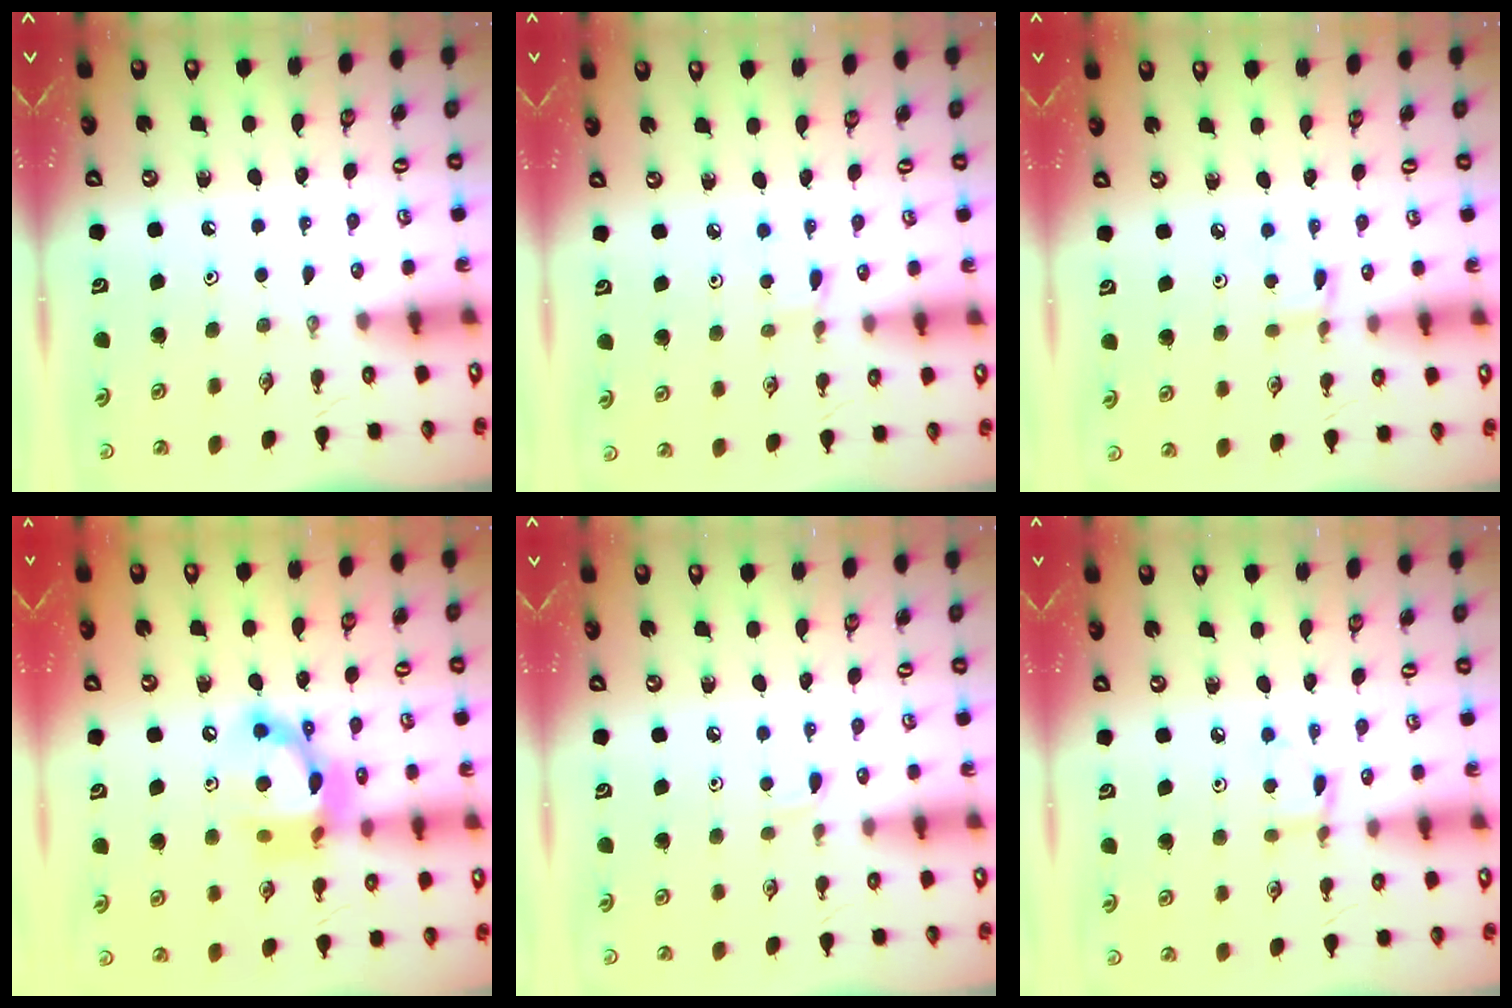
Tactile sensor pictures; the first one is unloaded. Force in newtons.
{"total": 2.2, "press": 2.2, "slide": 0.3}
{"total": 2.0, "press": 2.0, "slide": 0.1}
{"total": 15.5, "press": 15.5, "slide": 1.5}
{"total": 2.8, "press": 2.7, "slide": 0.4}
{"total": 3.7, "press": 3.7, "slide": 0.4}